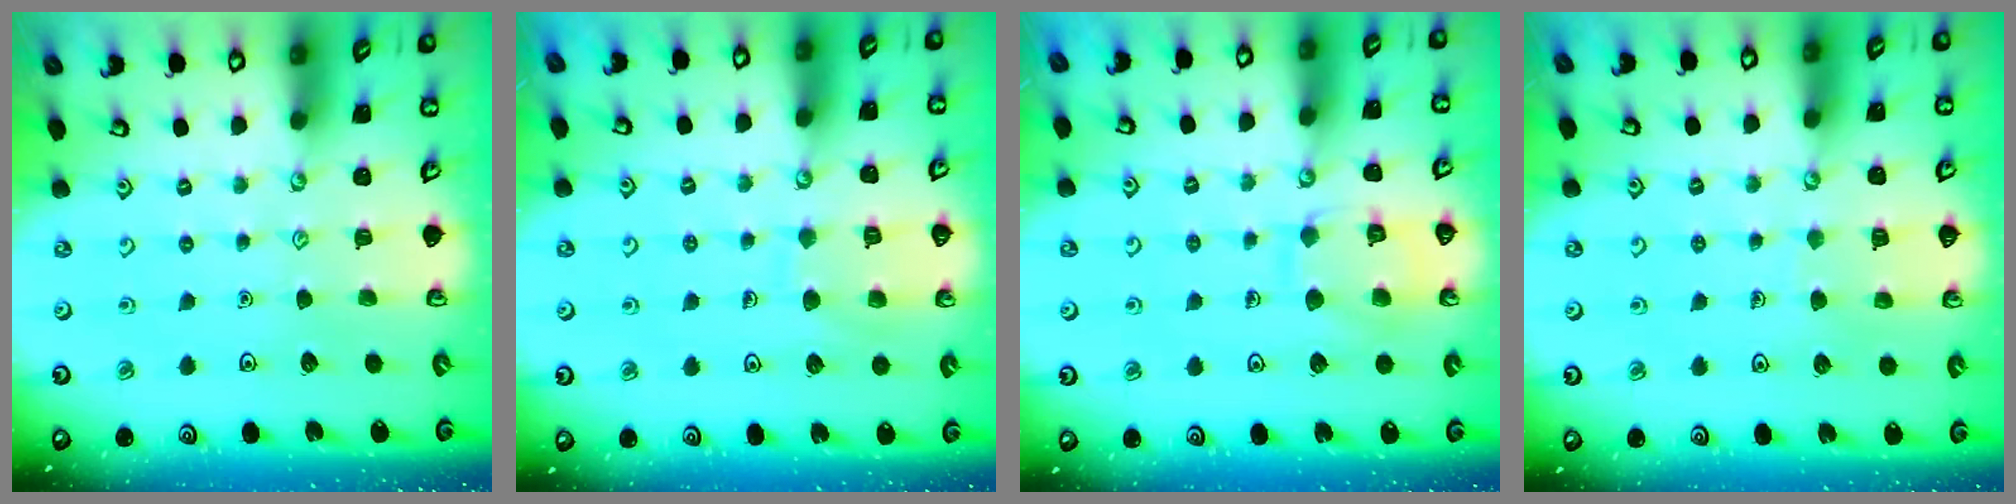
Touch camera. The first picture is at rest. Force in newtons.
{"total": 8.5, "press": 8.4, "slide": 0.7}
{"total": 11.0, "press": 11.0, "slide": 0.9}
{"total": 4.8, "press": 4.8, "slide": 0.4}